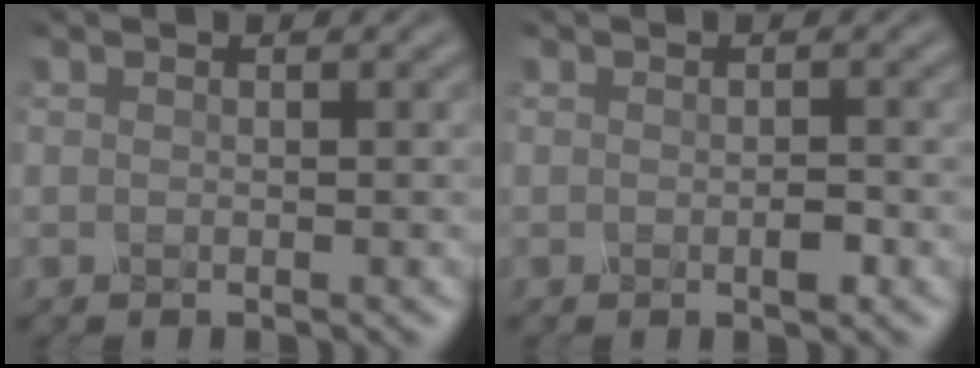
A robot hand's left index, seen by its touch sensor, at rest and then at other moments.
{"total": 1.0, "force": [-0.7, 0.0, 0.8], "torque": [-0.027, 0.000, -0.005]}